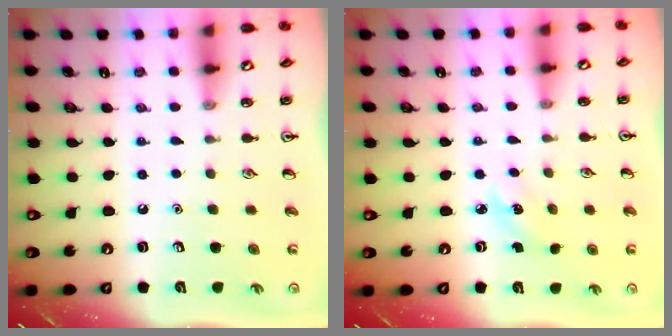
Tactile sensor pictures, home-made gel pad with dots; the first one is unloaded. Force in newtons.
{"total": 3.1, "press": 2.9, "slide": 1.2}